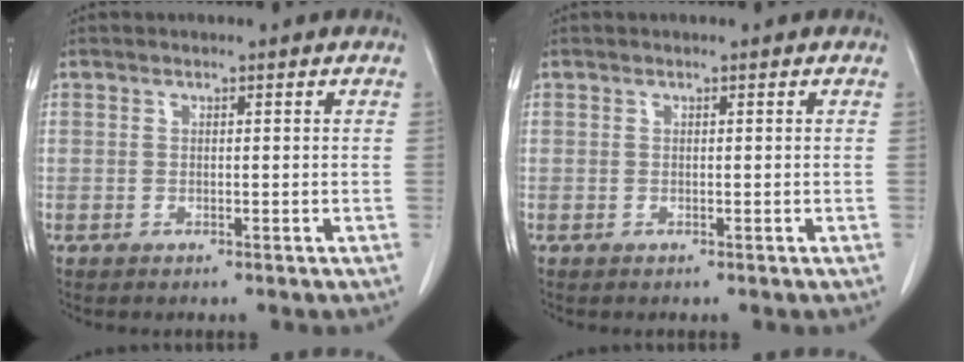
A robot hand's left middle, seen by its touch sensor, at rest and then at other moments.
{"total": 0.0}